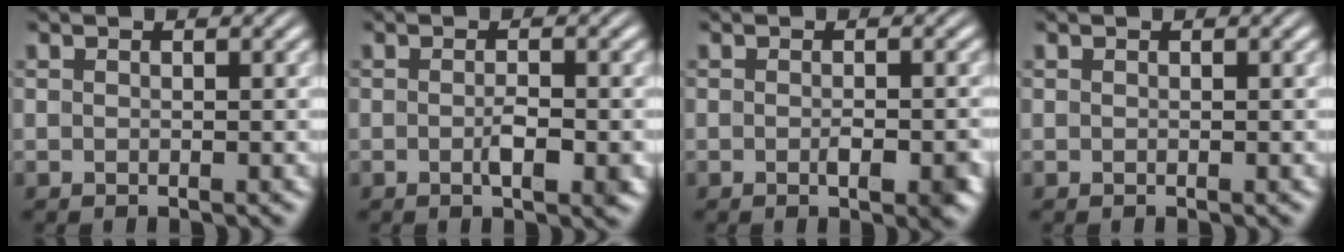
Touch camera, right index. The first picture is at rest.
{"total": 1.9, "force": [-0.7, 0.5, 1.7], "torque": [-0.024, 0.001, -0.016]}
{"total": 1.8, "force": [-0.7, 0.6, 1.5], "torque": [-0.018, 0.004, -0.017]}
{"total": 0.0}